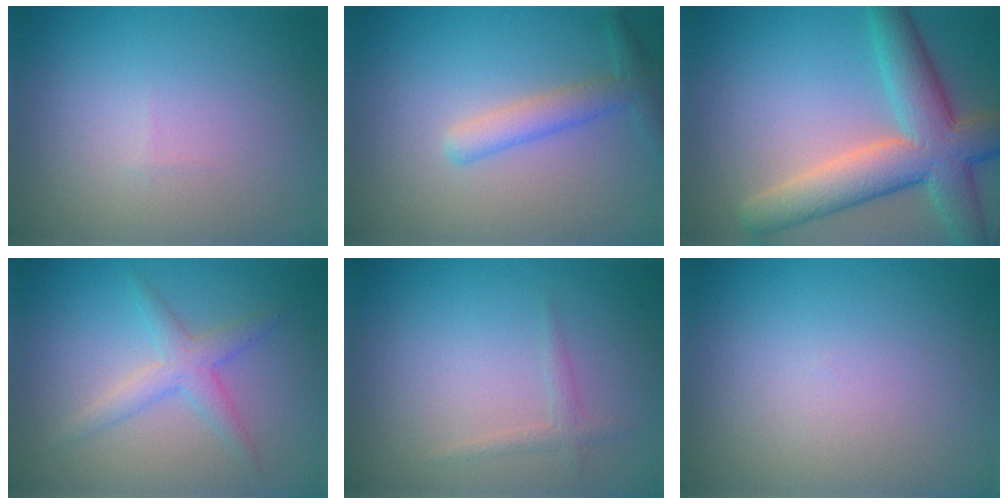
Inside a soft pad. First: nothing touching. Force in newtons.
{"total": 2.6, "press": 2.6, "slide": 0.1}
{"total": 8.6, "press": 8.5, "slide": 0.5}
{"total": 2.5, "press": 2.5, "slide": 0.1}
{"total": 1.1, "press": 1.1, "slide": 0.0}
{"total": 0.0}